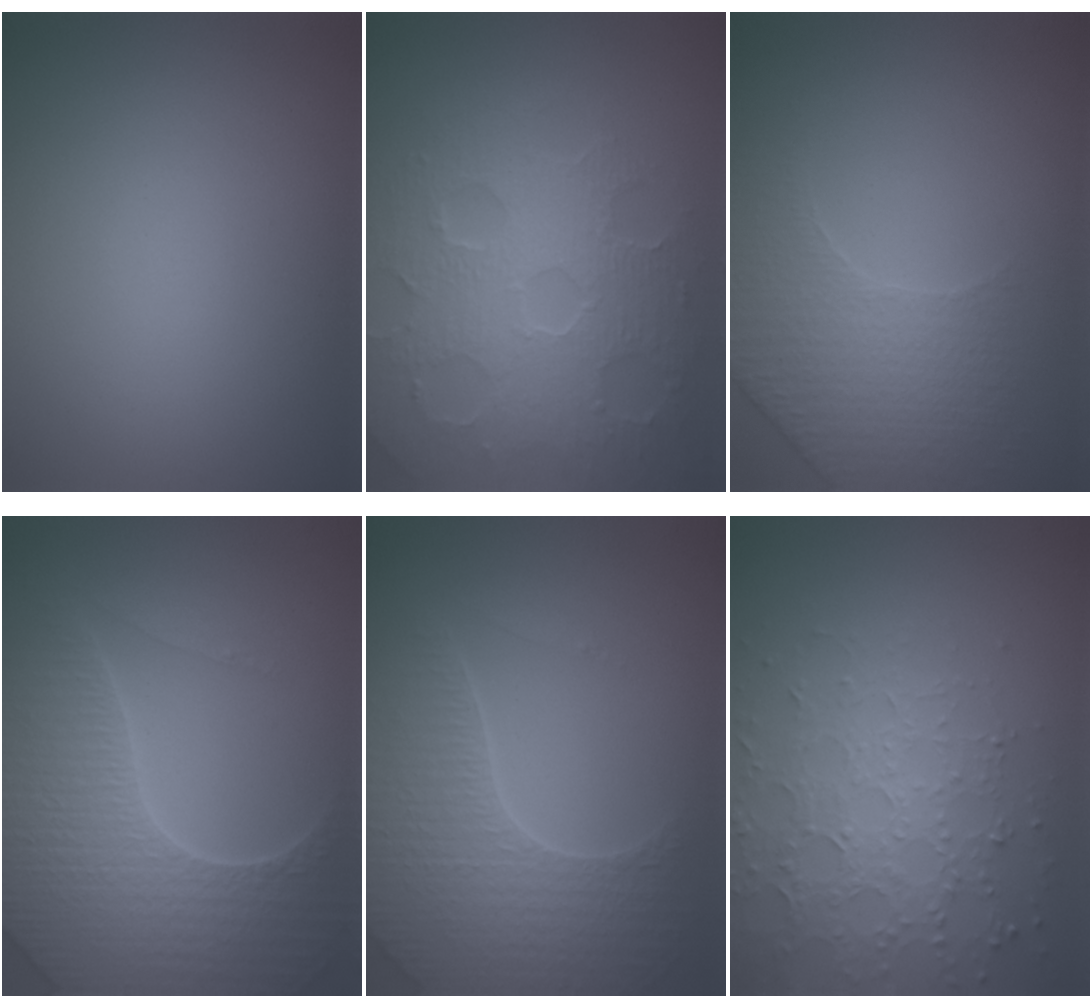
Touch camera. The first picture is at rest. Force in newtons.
{"total": 8.5, "press": 5.9, "slide": 6.1}
{"total": 2.6, "press": 2.4, "slide": 1.0}
{"total": 7.0, "press": 6.7, "slide": 1.8}
{"total": 6.1, "press": 4.9, "slide": 3.7}
{"total": 4.8, "press": 4.3, "slide": 2.1}